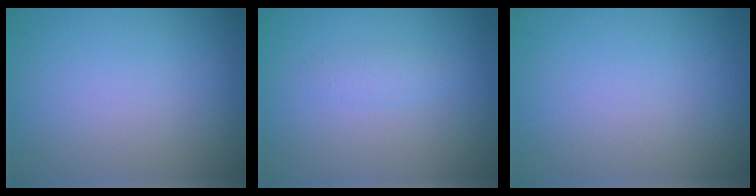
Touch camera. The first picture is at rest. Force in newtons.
{"total": 0.9, "press": 0.9, "slide": 0.0}
{"total": 0.0}